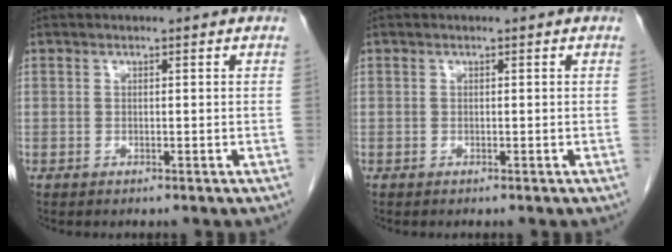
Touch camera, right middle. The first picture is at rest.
{"total": 0.0}